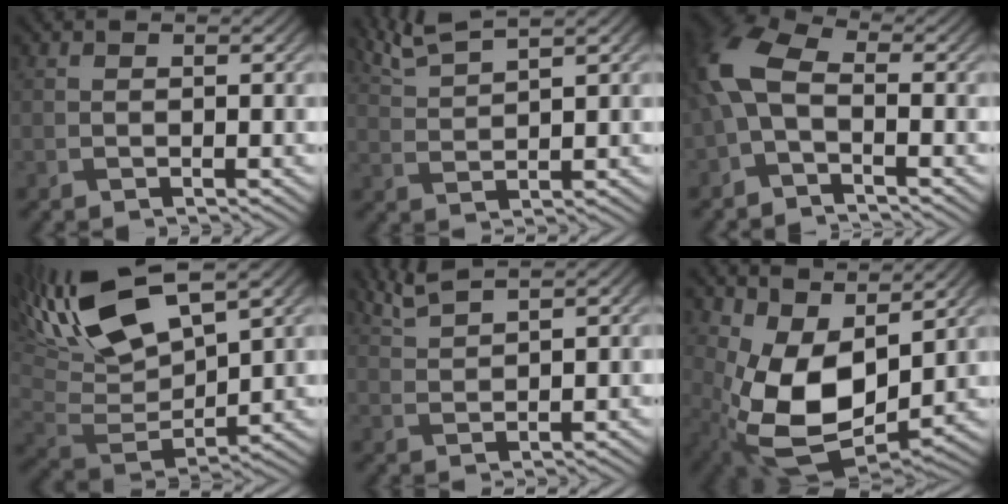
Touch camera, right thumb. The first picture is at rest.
{"total": 5.4, "force": [4.4, 0.7, 3.1], "torque": [-0.068, 0.017, 0.091]}
{"total": 7.5, "force": [-1.7, 3.9, 6.2], "torque": [-0.156, 0.010, -0.052]}
{"total": 16.8, "force": [8.4, 7.0, 12.7], "torque": [-0.300, 0.025, 0.155]}
{"total": 4.5, "force": [3.6, 0.7, 2.6], "torque": [-0.052, 0.014, 0.077]}
{"total": 12.2, "force": [2.6, 7.3, 9.5], "torque": [-0.193, -0.024, 0.054]}